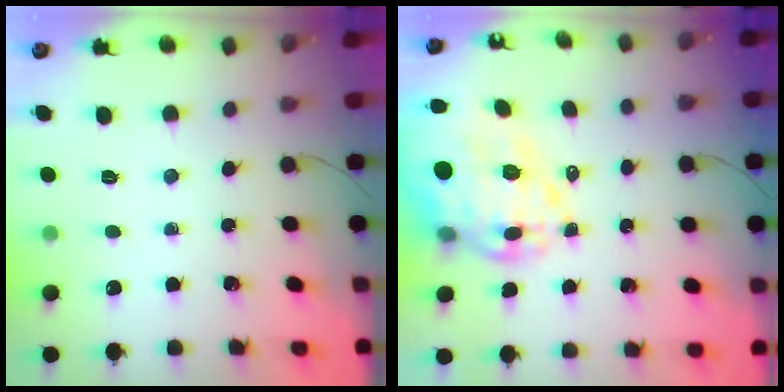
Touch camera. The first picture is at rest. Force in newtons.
{"total": 24.9, "press": 24.2, "slide": 6.1}